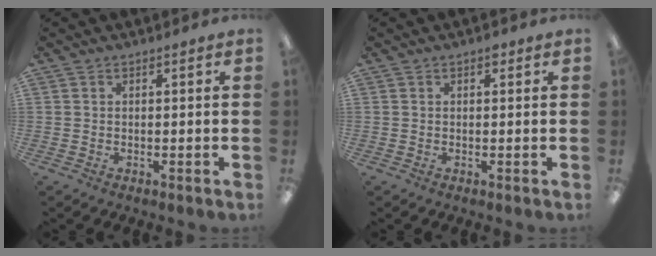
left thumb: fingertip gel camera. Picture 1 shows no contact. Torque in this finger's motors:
{"motor_torque": [0.50, -0.10, 0.51, -0.33, 0.00]}